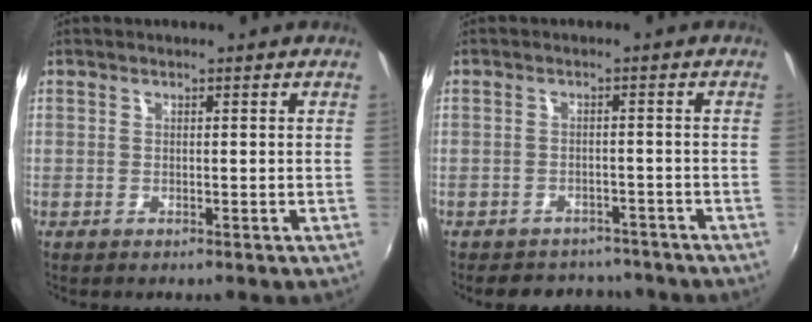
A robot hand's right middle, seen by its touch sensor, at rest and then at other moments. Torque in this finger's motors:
{"motor_torque": [0.65, -0.66, 0.05, 0.01]}